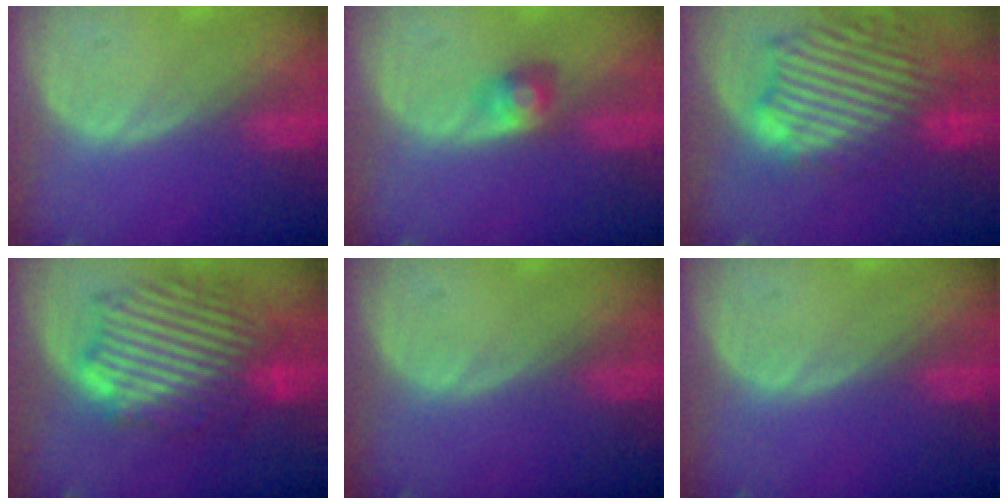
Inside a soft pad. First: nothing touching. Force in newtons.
{"total": 2.6, "press": 2.6, "slide": 0.1}
{"total": 13.8, "press": 11.8, "slide": 7.2}
{"total": 11.7, "press": 11.7, "slide": 0.8}
{"total": 0.0}
{"total": 0.0}